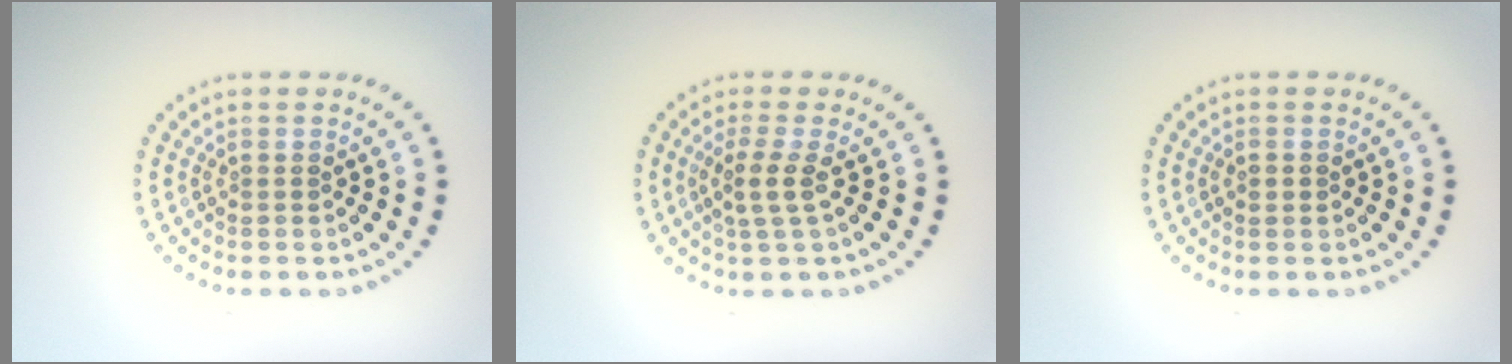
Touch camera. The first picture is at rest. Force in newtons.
{"total": 2.2, "press": 1.7, "slide": 1.4}
{"total": 0.7, "press": 0.7, "slide": 0.1}